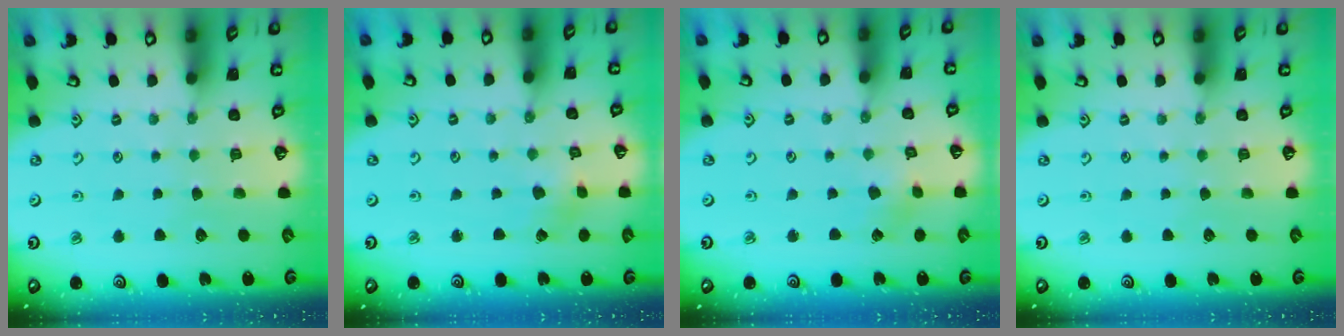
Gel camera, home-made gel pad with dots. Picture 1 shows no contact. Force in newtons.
{"total": 2.2, "press": 2.2, "slide": 0.3}
{"total": 2.8, "press": 2.8, "slide": 0.1}
{"total": 0.0}